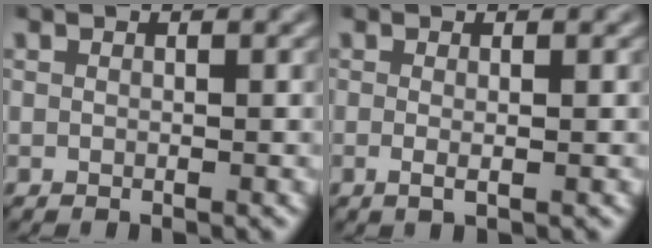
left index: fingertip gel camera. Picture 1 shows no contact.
{"total": 1.3, "force": [0.0, 0.1, 1.3], "torque": [-0.022, -0.004, -0.001]}